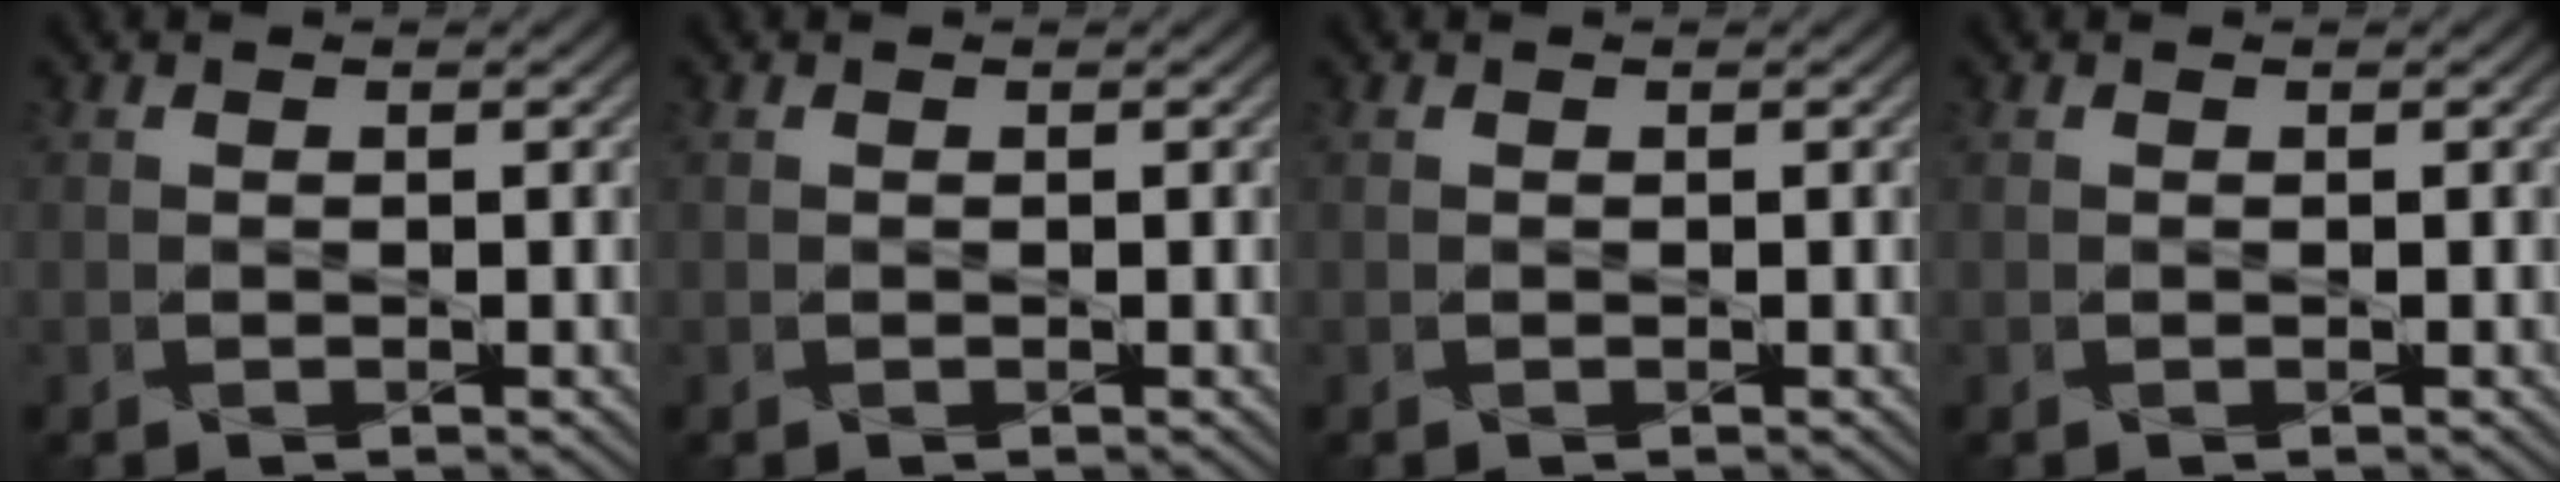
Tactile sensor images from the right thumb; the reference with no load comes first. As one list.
[{"total": 0.0}, {"total": 0.0}, {"total": 0.0}]